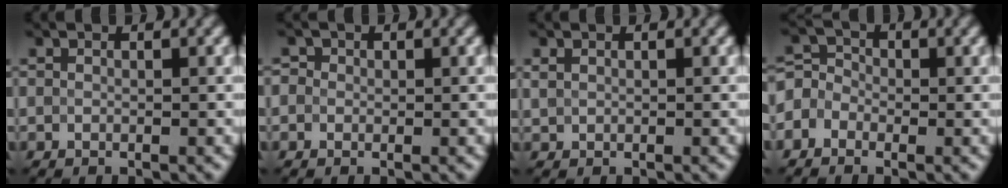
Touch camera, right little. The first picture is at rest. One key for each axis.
{"total": 0.8, "fx": 0.2, "fy": 0.8, "fz": 0.2, "tx": -0.001, "ty": -0.002, "tz": -0.004}
{"total": 0.7, "fx": 0.4, "fy": 0.4, "fz": 0.4, "tx": -0.012, "ty": 0.000, "tz": 0.013}
{"total": 2.8, "fx": -1.1, "fy": 2.4, "fz": 0.8, "tx": -0.005, "ty": 0.017, "tz": -0.033}